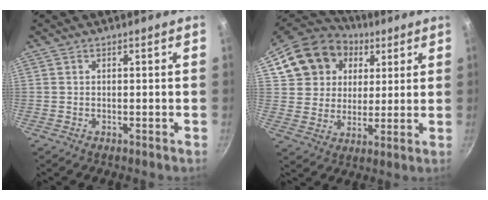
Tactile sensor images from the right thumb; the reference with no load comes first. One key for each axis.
{"total": 17.5, "fx": 6.7, "fy": 14.6, "fz": 7.0, "tx": -0.122, "ty": 0.021, "tz": 0.118}